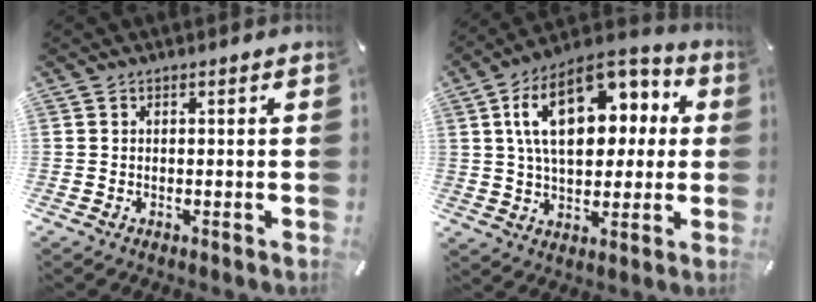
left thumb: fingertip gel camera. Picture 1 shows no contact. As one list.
[{"total": 20.3, "force": [5.9, 12.5, 14.9], "torque": [-0.271, -0.012, 0.098]}]